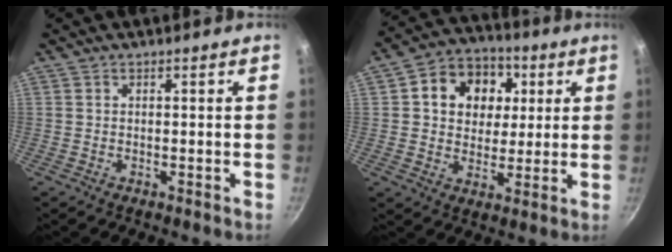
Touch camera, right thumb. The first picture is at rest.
{"total": 13.8, "force": [3.6, 11.2, 7.3], "torque": [-0.086, 0.006, 0.047]}